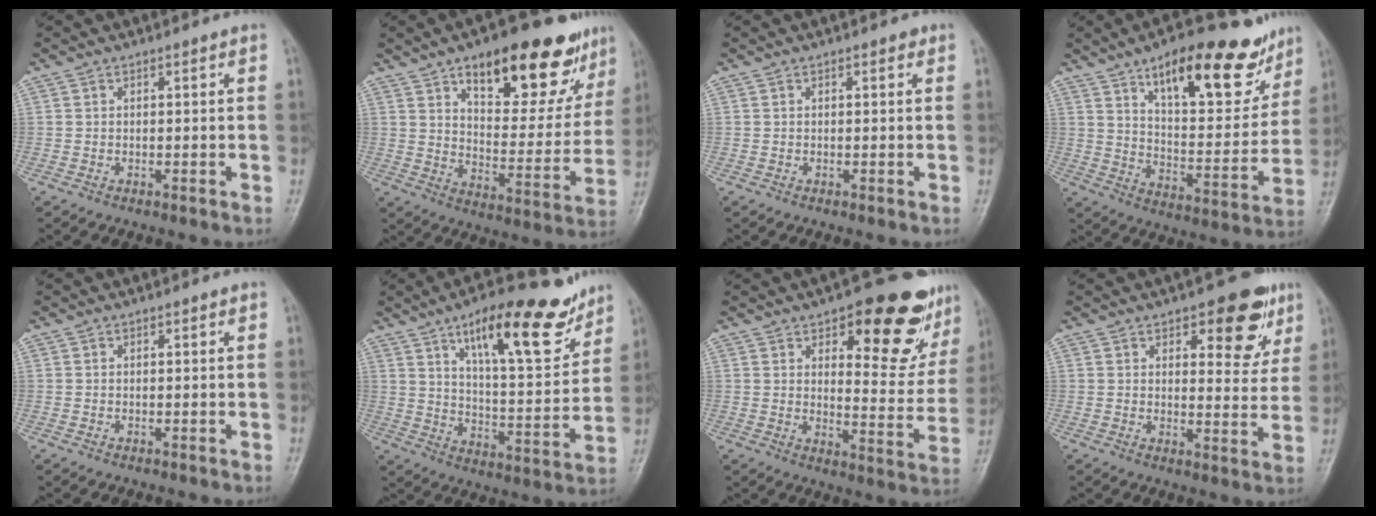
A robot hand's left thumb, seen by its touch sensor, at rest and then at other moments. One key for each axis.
{"total": 23.4, "fx": 14.2, "fy": 9.6, "fz": 16.0, "tx": -0.166, "ty": -0.043, "tz": 0.209}
{"total": 0.6, "fx": 0.3, "fy": 0.4, "fz": 0.4, "tx": -0.001, "ty": 0.001, "tz": 0.001}
{"total": 22.5, "fx": 14.1, "fy": 8.6, "fz": 15.3, "tx": -0.174, "ty": -0.054, "tz": 0.219}
{"total": 0.0}
{"total": 19.6, "fx": 12.1, "fy": 6.2, "fz": 14.1, "tx": -0.175, "ty": -0.059, "tz": 0.194}
{"total": 19.2, "fx": 11.1, "fy": 7.8, "fz": 13.5, "tx": -0.110, "ty": -0.053, "tz": 0.149}
{"total": 11.2, "fx": 5.9, "fy": 5.0, "fz": 8.1, "tx": -0.060, "ty": -0.024, "tz": 0.072}